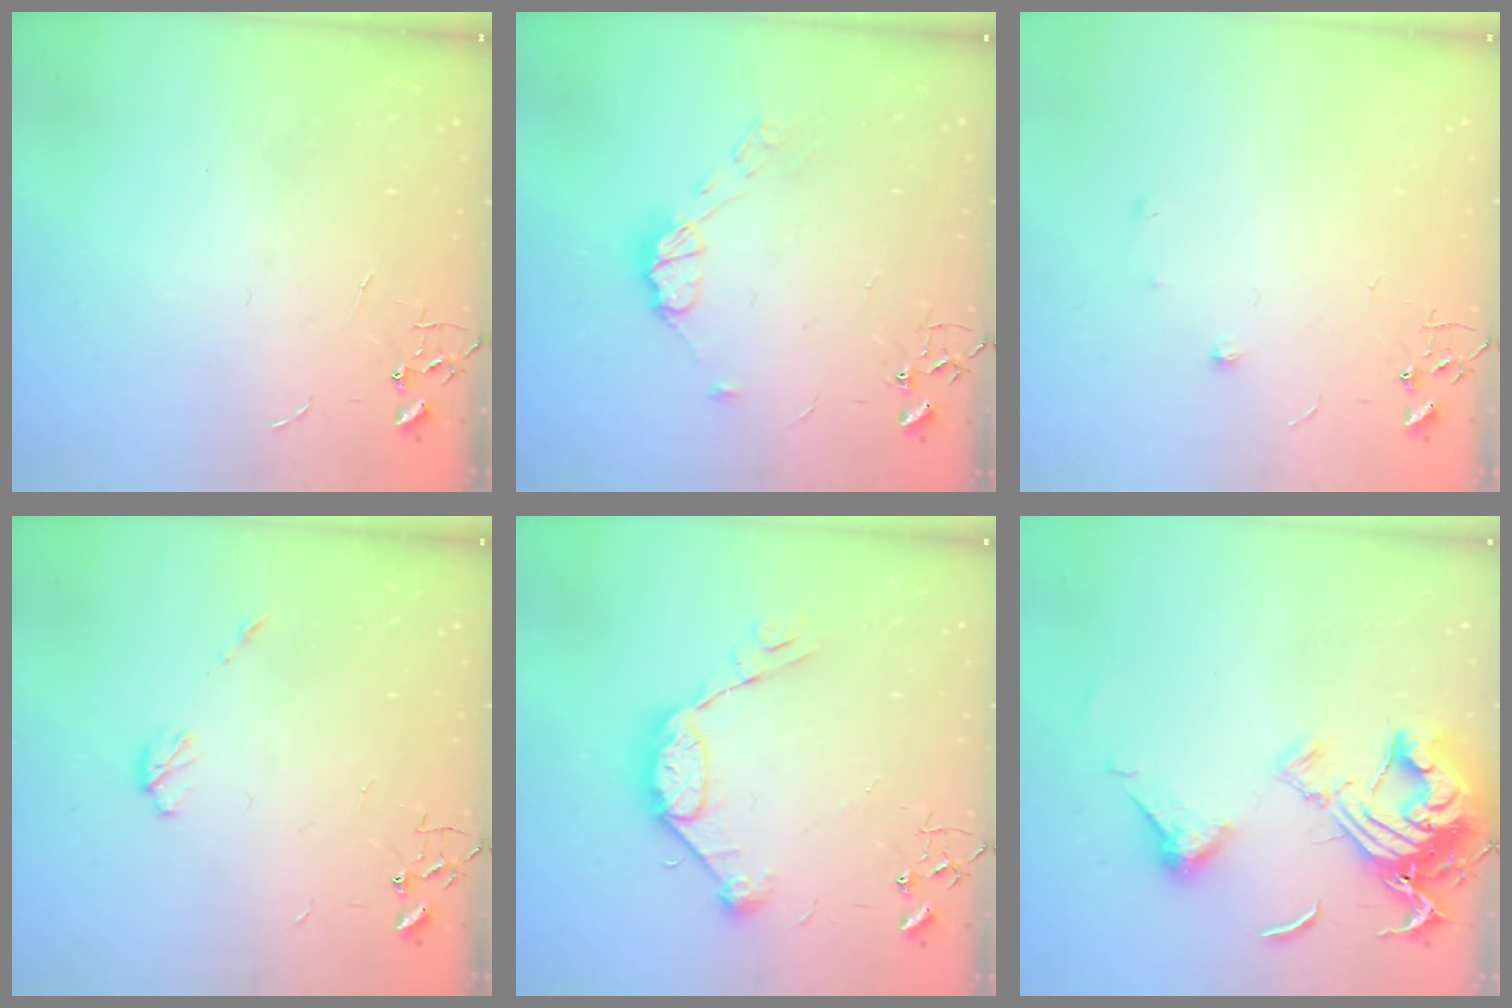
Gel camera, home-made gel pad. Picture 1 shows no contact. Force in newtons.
{"total": 8.6, "press": 8.6, "slide": 0.5}
{"total": 4.9, "press": 4.8, "slide": 0.7}
{"total": 4.9, "press": 4.9, "slide": 0.6}
{"total": 12.1, "press": 12.1, "slide": 1.2}
{"total": 16.0, "press": 16.0, "slide": 1.0}